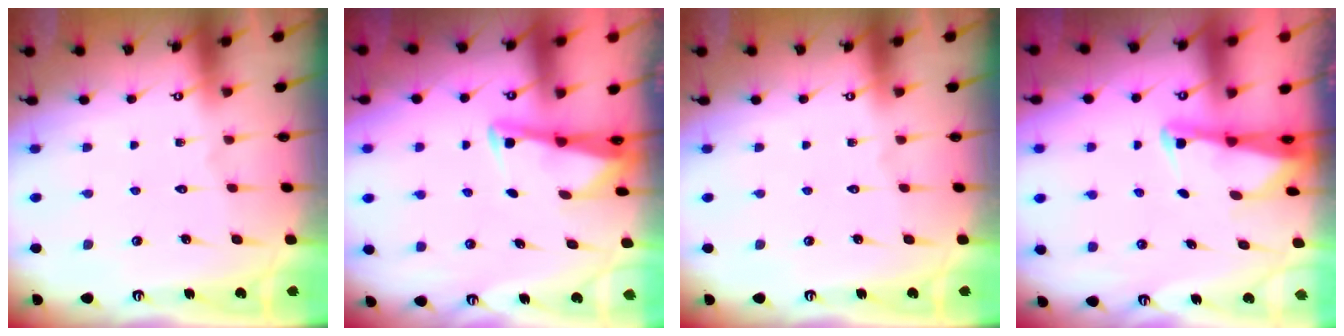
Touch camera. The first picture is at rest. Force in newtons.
{"total": 2.7, "press": 2.7, "slide": 0.2}
{"total": 0.0}
{"total": 2.6, "press": 2.6, "slide": 0.2}